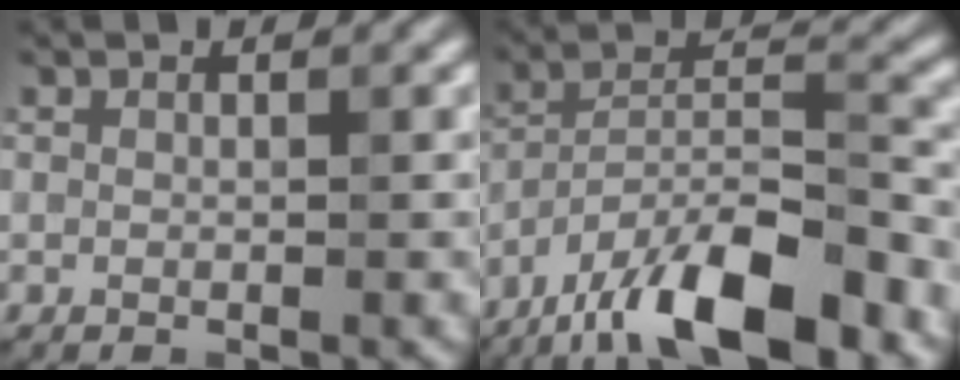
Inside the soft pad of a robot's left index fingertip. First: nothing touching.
{"total": 11.4, "force": [-8.1, 2.7, 7.5], "torque": [-0.120, 0.015, -0.149]}